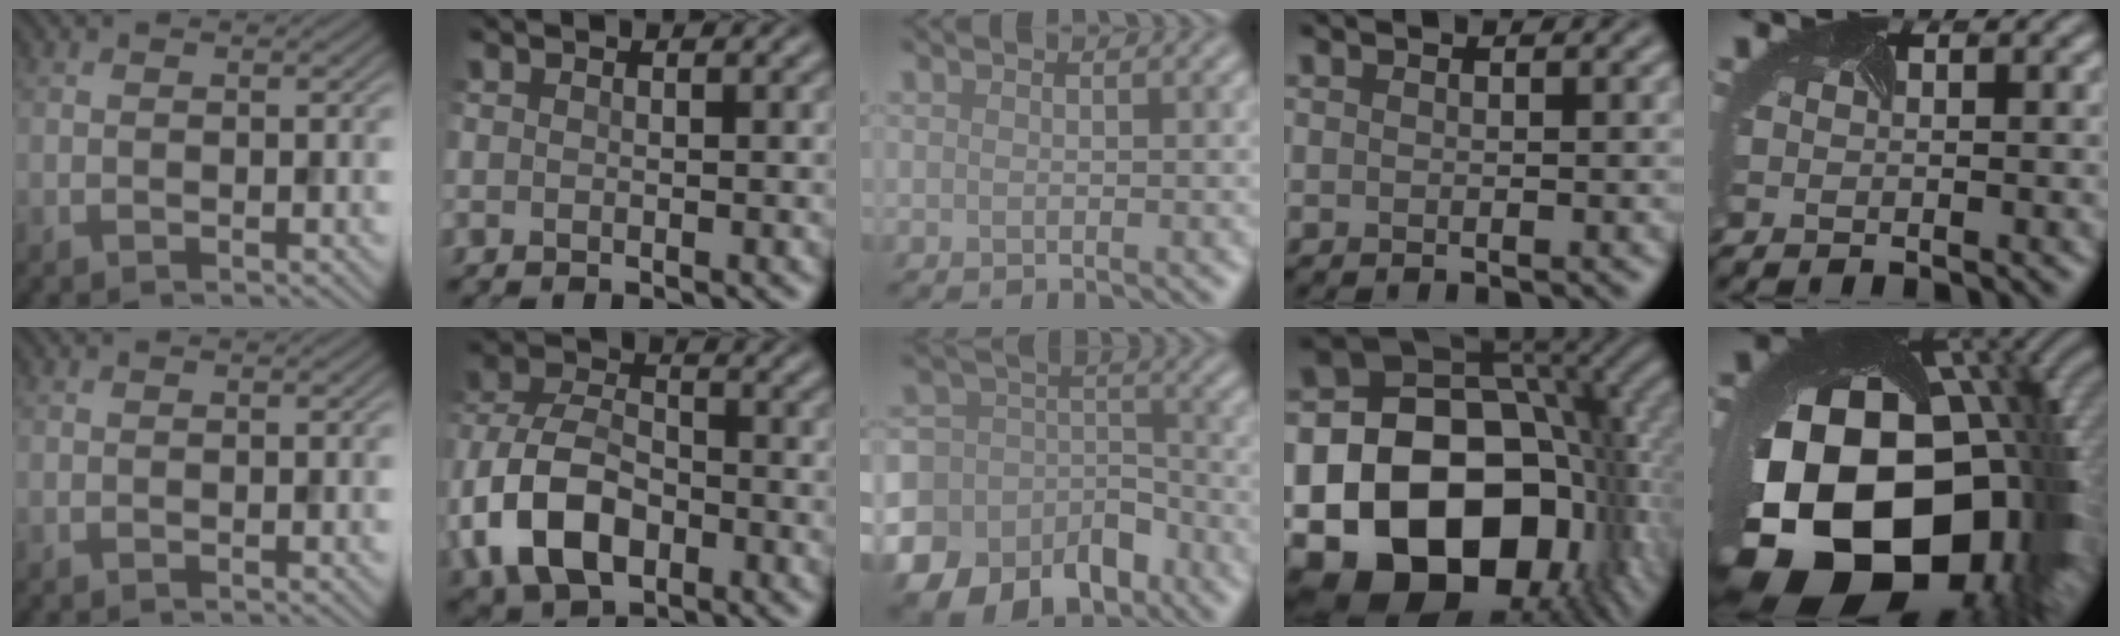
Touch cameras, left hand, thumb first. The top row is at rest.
{"index": {"total": 9.0, "force": [-3.4, 5.8, 6.0], "torque": [-0.132, -0.002, -0.078]}, "middle": {"total": 18.1, "force": [-10.6, 13.6, 5.4], "torque": [-0.108, -0.060, -0.169]}, "ring": {"total": 22.1, "force": [-6.3, 16.5, 13.2], "torque": [-0.249, -0.044, -0.093]}, "little": {"total": 23.8, "force": [-5.3, 16.7, 16.1], "torque": [-0.311, -0.106, -0.060]}}